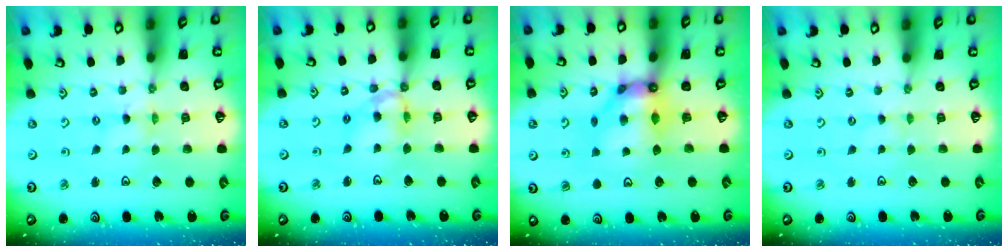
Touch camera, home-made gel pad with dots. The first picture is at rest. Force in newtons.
{"total": 10.7, "press": 10.6, "slide": 1.0}
{"total": 10.0, "press": 9.9, "slide": 1.4}
{"total": 0.8, "press": 0.8, "slide": 0.1}